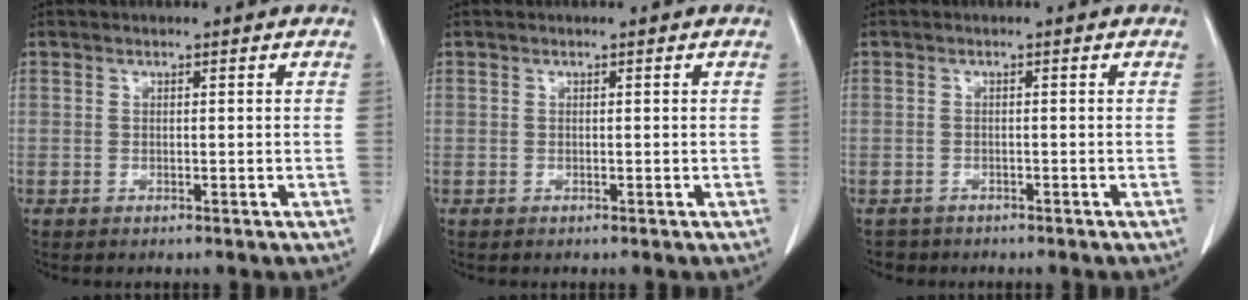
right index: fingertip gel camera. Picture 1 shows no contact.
{"total": 0.0}
{"total": 1.7, "force": [-1.4, 1.0, -0.4], "torque": [-0.003, 0.002, -0.023]}